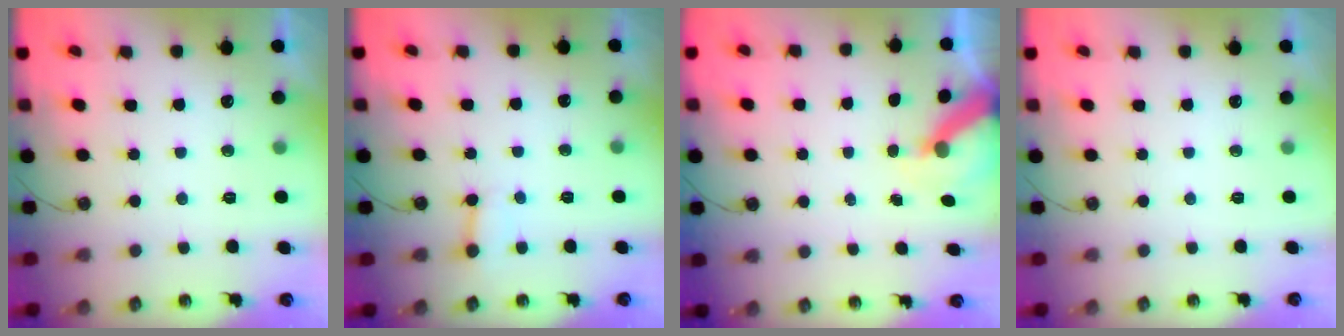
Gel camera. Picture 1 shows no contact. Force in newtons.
{"total": 3.3, "press": 3.3, "slide": 0.2}
{"total": 6.0, "press": 6.0, "slide": 0.5}
{"total": 0.0}